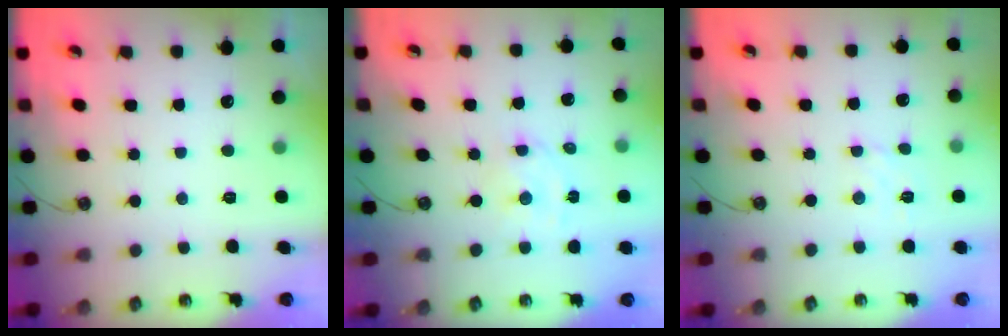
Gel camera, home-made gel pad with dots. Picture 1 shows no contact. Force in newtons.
{"total": 3.0, "press": 3.0, "slide": 0.3}
{"total": 1.6, "press": 1.5, "slide": 0.5}